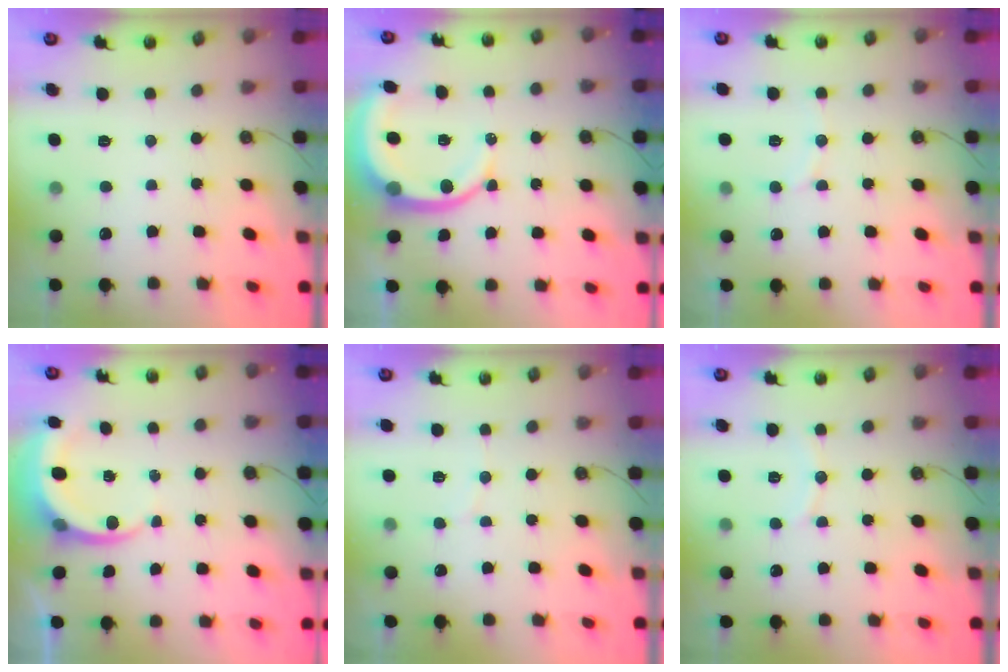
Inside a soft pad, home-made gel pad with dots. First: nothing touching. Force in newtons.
{"total": 10.0, "press": 9.9, "slide": 1.2}
{"total": 7.1, "press": 6.9, "slide": 1.4}
{"total": 5.3, "press": 5.3, "slide": 0.4}
{"total": 3.0, "press": 3.0, "slide": 0.2}
{"total": 5.8, "press": 5.8, "slide": 0.5}